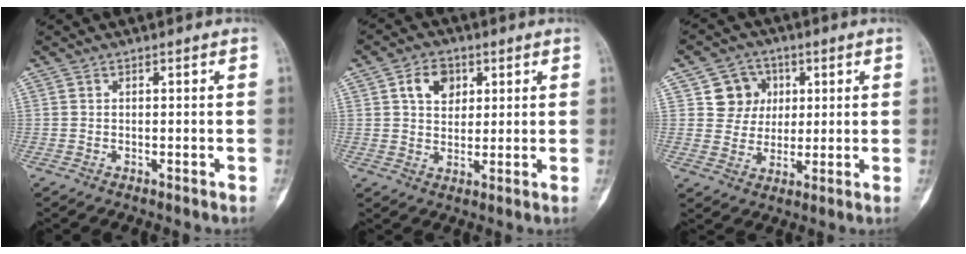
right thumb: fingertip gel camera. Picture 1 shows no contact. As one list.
[{"total": 5.9, "force": [2.6, 4.9, 1.9], "torque": [-0.008, 0.001, 0.042]}, {"total": 7.7, "force": [2.6, 7.2, 0.1], "torque": [0.037, 0.003, 0.042]}]